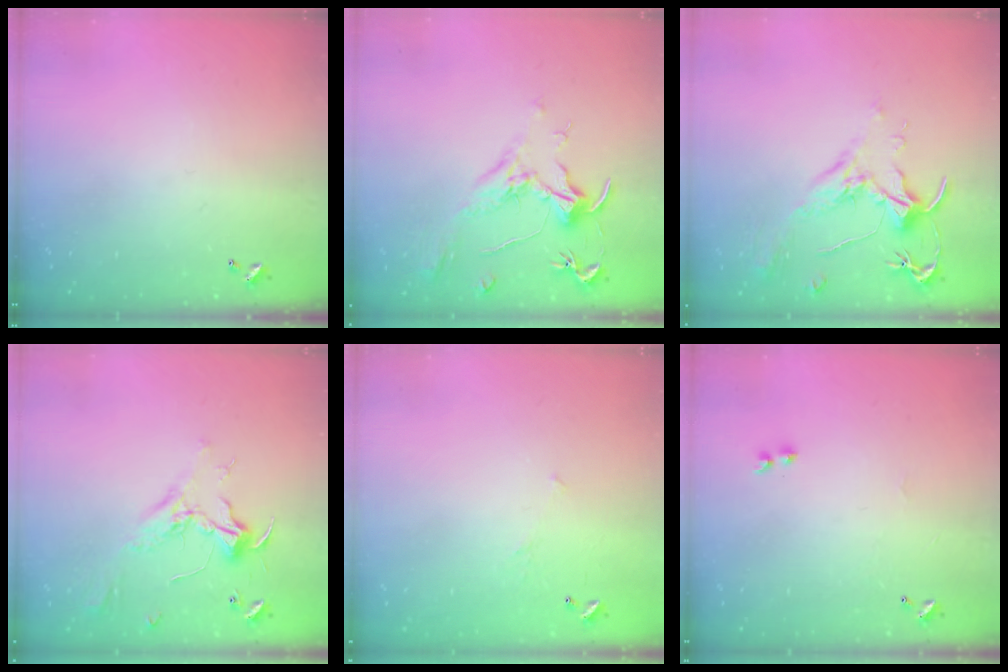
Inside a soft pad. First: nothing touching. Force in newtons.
{"total": 1.8, "press": 1.6, "slide": 0.8}
{"total": 1.8, "press": 1.7, "slide": 0.8}
{"total": 2.4, "press": 2.3, "slide": 0.8}
{"total": 7.3, "press": 7.3, "slide": 0.7}
{"total": 1.2, "press": 1.1, "slide": 0.5}